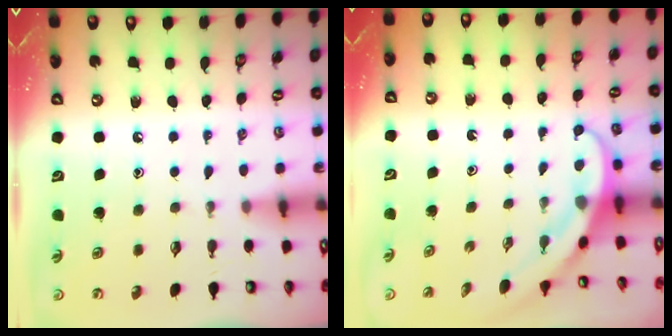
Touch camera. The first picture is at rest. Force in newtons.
{"total": 3.9, "press": 3.9, "slide": 0.3}